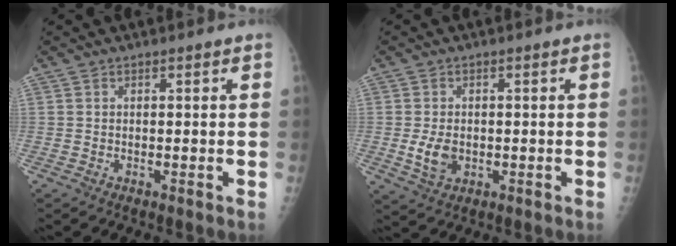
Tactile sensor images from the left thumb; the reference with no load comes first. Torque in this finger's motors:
{"motor_torque": [-0.20, 0.98, 0.42, -0.28, 0.01]}